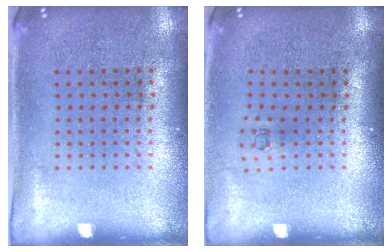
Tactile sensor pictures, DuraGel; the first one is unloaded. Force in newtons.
{"total": 0.6, "press": 0.2, "slide": 0.5}